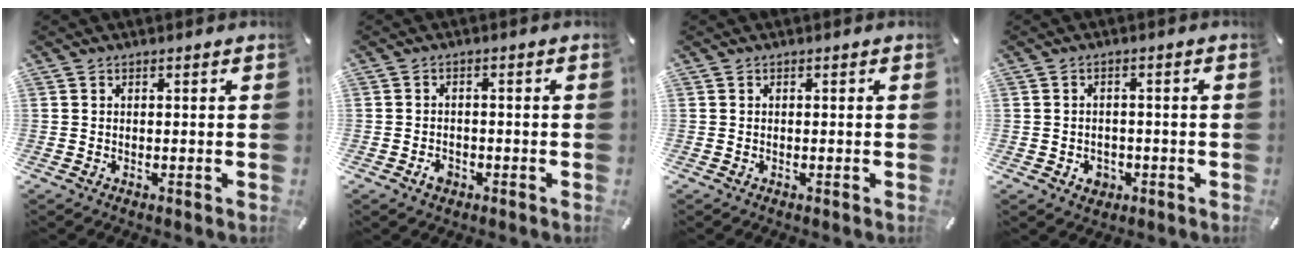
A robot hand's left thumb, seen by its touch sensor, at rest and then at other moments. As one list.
[{"total": 2.5, "force": [-1.4, 1.8, 1.0], "torque": [-0.017, 0.009, -0.028]}, {"total": 0.0}, {"total": 3.5, "force": [-1.4, 3.0, 1.3], "torque": [-0.012, 0.001, -0.026]}]